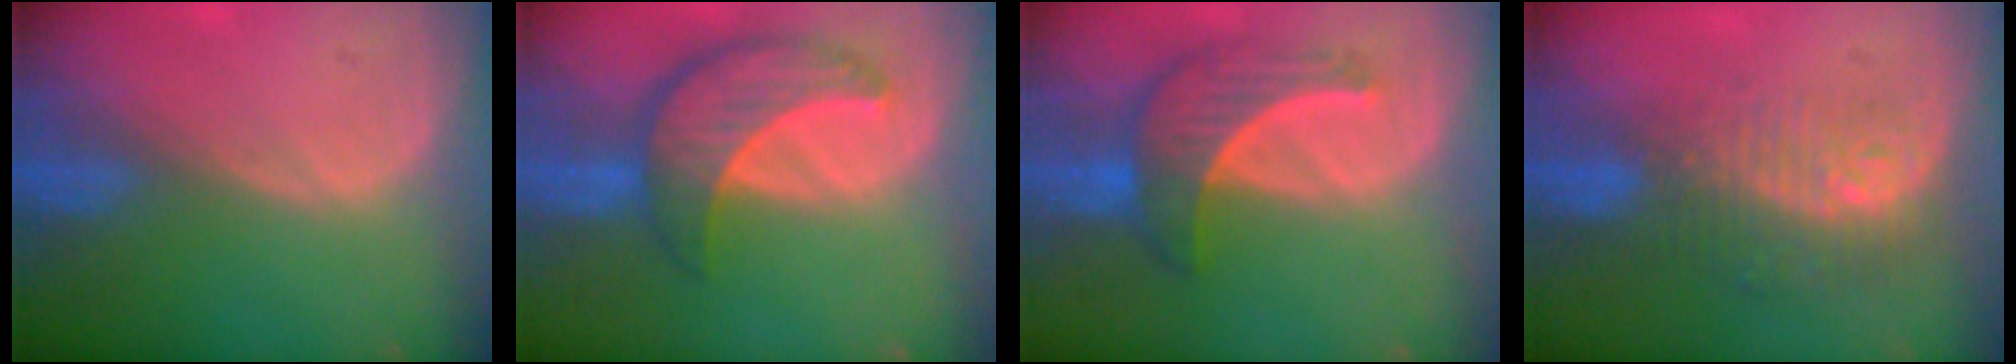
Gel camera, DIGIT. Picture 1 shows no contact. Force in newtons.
{"total": 8.4, "press": 7.6, "slide": 3.6}
{"total": 7.1, "press": 6.9, "slide": 1.8}
{"total": 9.9, "press": 8.2, "slide": 5.5}